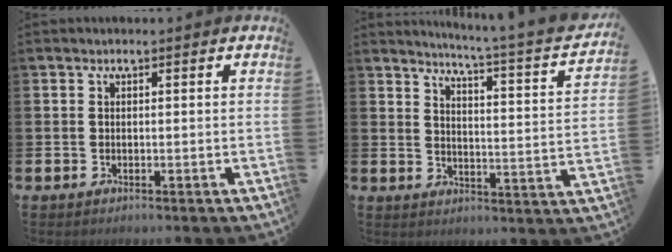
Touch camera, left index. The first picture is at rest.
{"total": 4.3, "force": [3.8, -0.6, 1.9], "torque": [-0.043, -0.045, 0.051]}